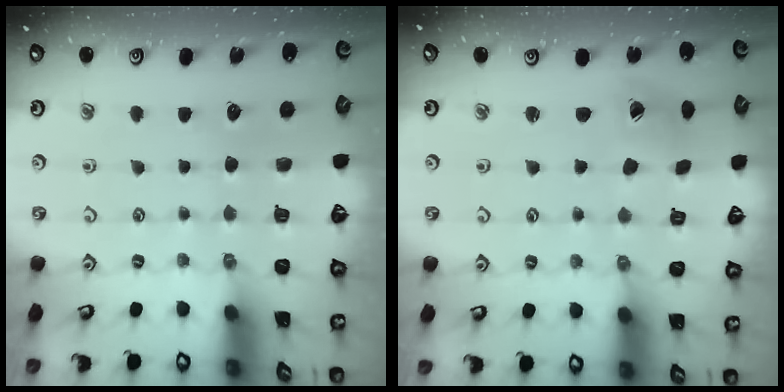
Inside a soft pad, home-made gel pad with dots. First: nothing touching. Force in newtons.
{"total": 4.2, "press": 4.1, "slide": 0.5}